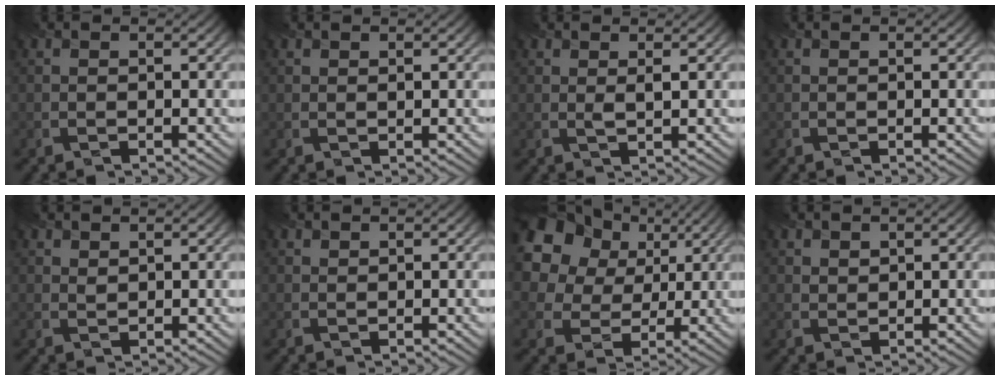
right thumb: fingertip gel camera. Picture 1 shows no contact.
{"total": 0.6, "force": [0.6, 0.2, 0.1], "torque": [-0.006, -0.002, 0.014]}
{"total": 1.0, "force": [0.7, 0.2, 0.7], "torque": [-0.020, -0.003, 0.014]}
{"total": 0.0}
{"total": 1.3, "force": [1.2, 0.4, 0.1], "torque": [-0.010, 0.000, 0.029]}
{"total": 0.8, "force": [0.8, 0.2, -0.2], "torque": [-0.003, -0.001, 0.018]}
{"total": 20.4, "force": [10.1, 15.2, 9.2], "torque": [-0.260, 0.049, 0.206]}
{"total": 1.4, "force": [1.2, 0.8, 0.0], "torque": [-0.006, -0.002, 0.028]}